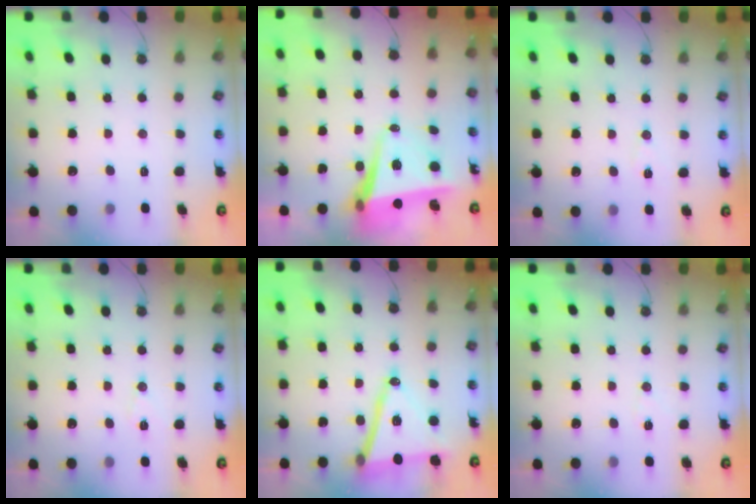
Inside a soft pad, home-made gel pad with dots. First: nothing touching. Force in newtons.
{"total": 6.8, "press": 5.9, "slide": 3.5}
{"total": 6.7, "press": 5.0, "slide": 4.5}
{"total": 7.4, "press": 5.9, "slide": 4.5}
{"total": 15.8, "press": 15.3, "slide": 3.8}
{"total": 6.9, "press": 6.6, "slide": 1.9}